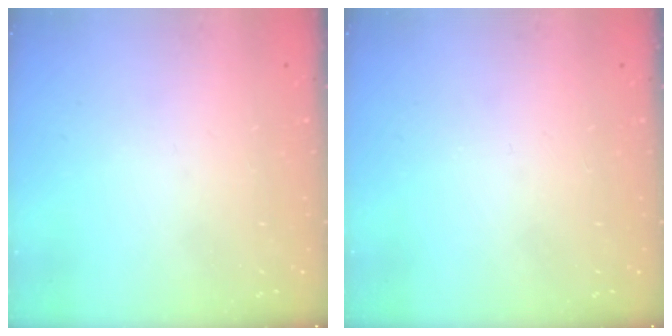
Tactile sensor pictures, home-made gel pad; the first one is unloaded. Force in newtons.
{"total": 0.0}